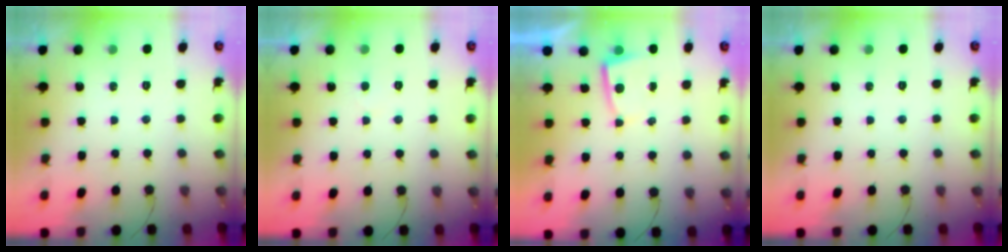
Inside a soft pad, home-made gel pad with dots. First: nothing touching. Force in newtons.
{"total": 1.9, "press": 1.9, "slide": 0.3}
{"total": 2.2, "press": 2.2, "slide": 0.4}
{"total": 0.0}